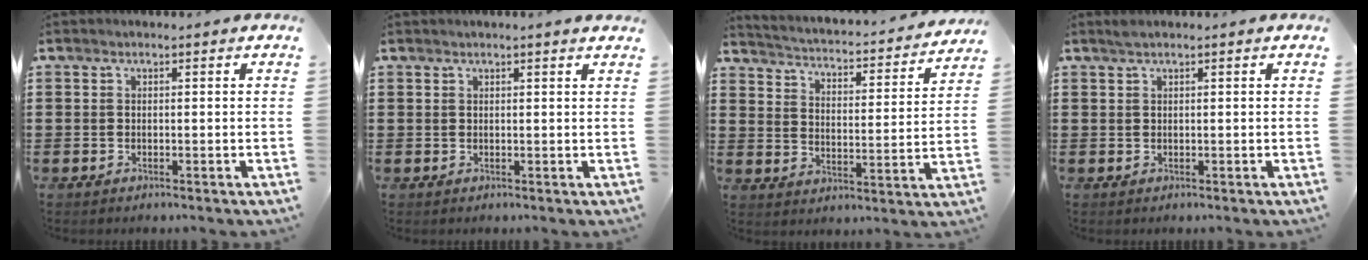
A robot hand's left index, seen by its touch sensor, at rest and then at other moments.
{"total": 0.9, "force": [0.7, -0.2, 0.4], "torque": [-0.007, -0.003, 0.014]}
{"total": 1.8, "force": [1.8, -0.1, 0.3], "torque": [-0.026, -0.029, 0.016]}
{"total": 0.7, "force": [0.5, 0.0, 0.5], "torque": [-0.011, 0.001, 0.010]}